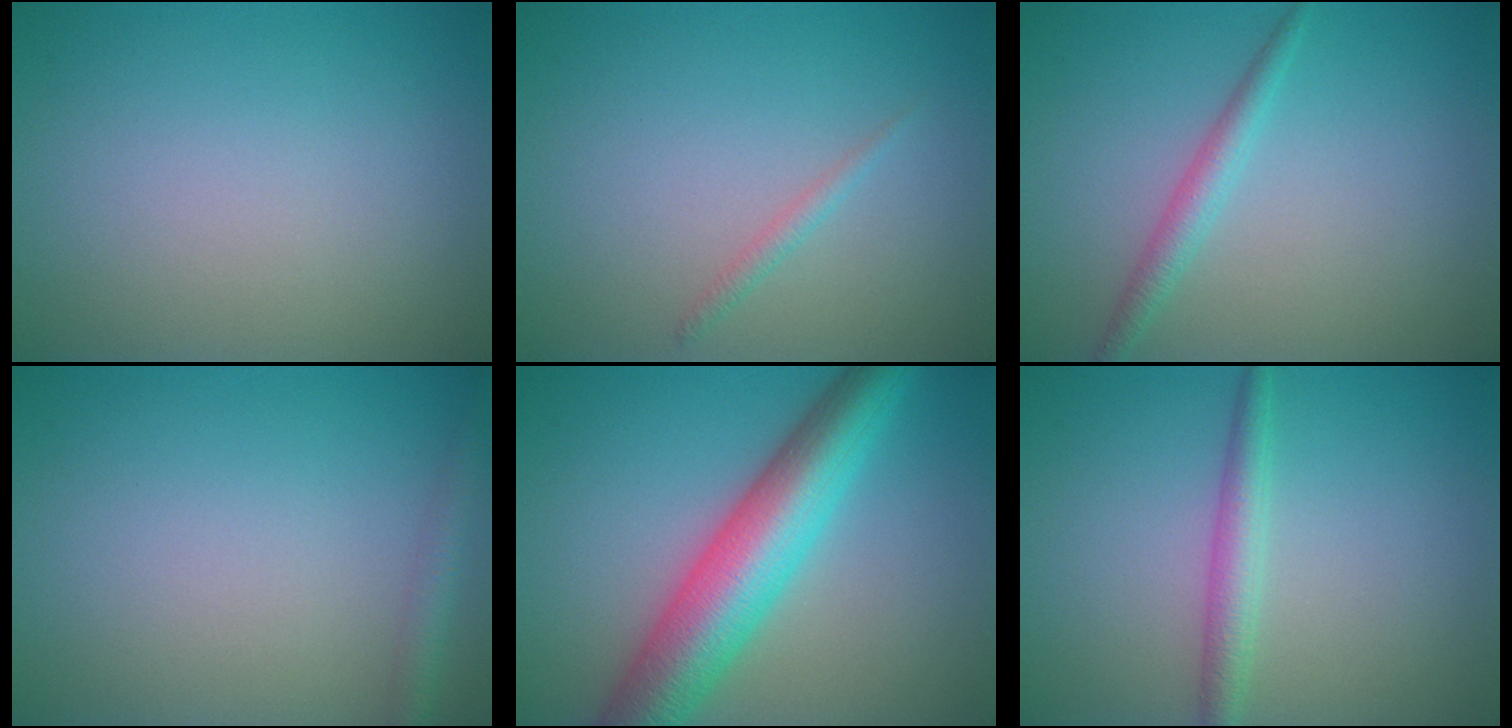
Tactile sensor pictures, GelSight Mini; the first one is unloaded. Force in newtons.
{"total": 0.9, "press": 0.9, "slide": 0.1}
{"total": 2.0, "press": 2.0, "slide": 0.1}
{"total": 1.9, "press": 1.9, "slide": 0.1}
{"total": 9.0, "press": 9.0, "slide": 0.2}
{"total": 2.4, "press": 2.4, "slide": 0.0}